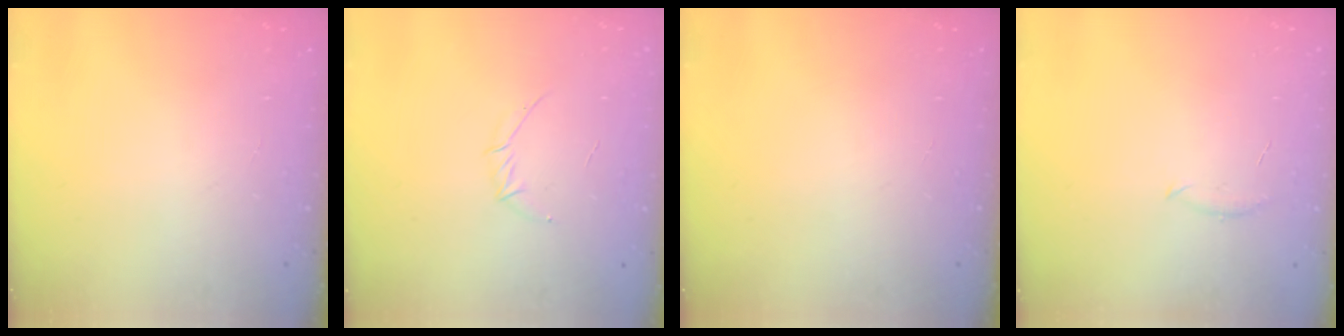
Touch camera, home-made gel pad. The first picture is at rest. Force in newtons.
{"total": 4.1, "press": 3.9, "slide": 1.0}
{"total": 0.0}
{"total": 5.5, "press": 5.2, "slide": 1.5}